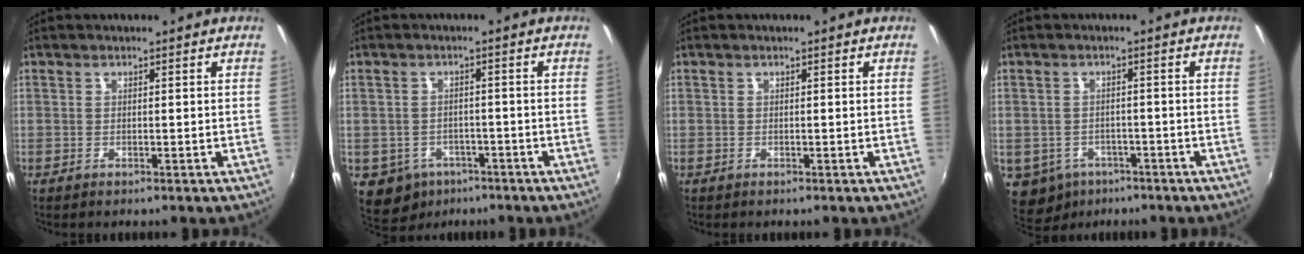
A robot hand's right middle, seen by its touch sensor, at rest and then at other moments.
{"total": 7.5, "force": [-4.0, 6.0, 2.2], "torque": [-0.065, -0.002, -0.051]}
{"total": 0.0}
{"total": 8.0, "force": [-4.1, 6.3, 2.6], "torque": [-0.079, -0.013, -0.052]}